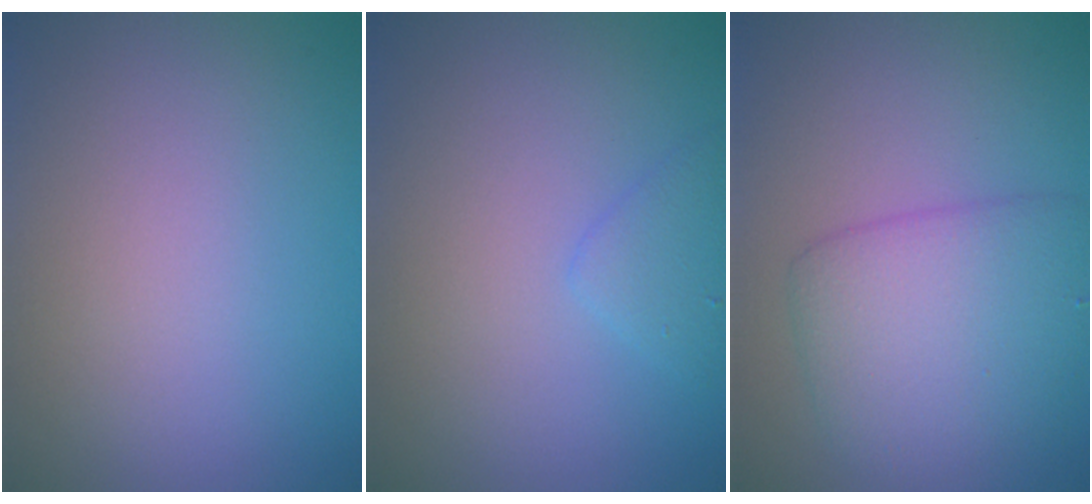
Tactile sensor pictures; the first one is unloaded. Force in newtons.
{"total": 1.7, "press": 1.7, "slide": 0.1}
{"total": 5.5, "press": 5.5, "slide": 0.2}